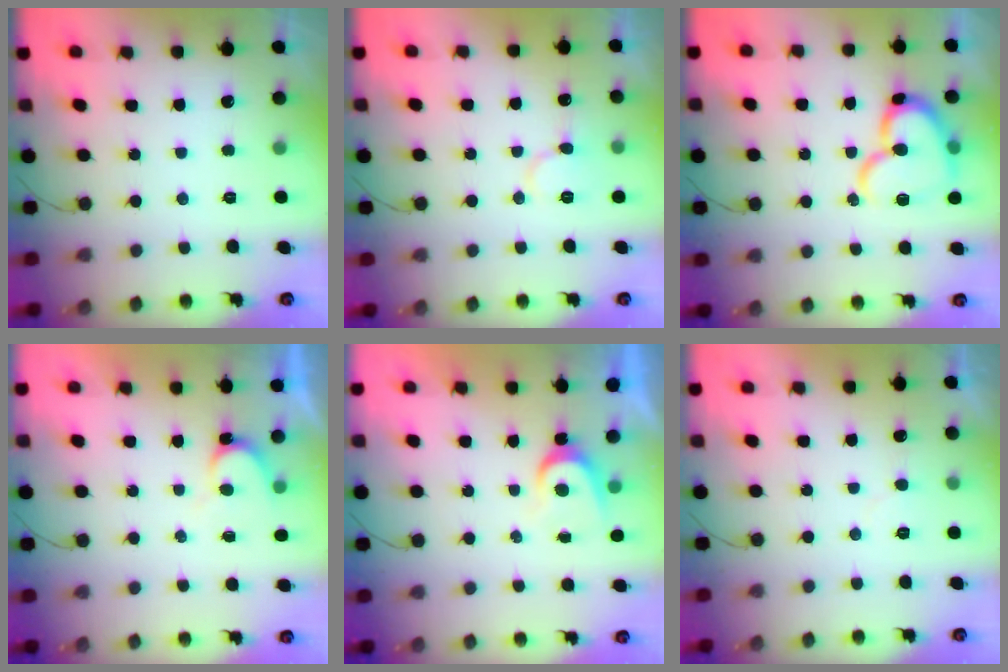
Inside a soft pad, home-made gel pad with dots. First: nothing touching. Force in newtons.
{"total": 8.5, "press": 8.3, "slide": 1.9}
{"total": 16.1, "press": 16.1, "slide": 1.5}
{"total": 5.4, "press": 5.3, "slide": 0.4}
{"total": 4.3, "press": 4.3, "slide": 0.5}
{"total": 3.8, "press": 3.8, "slide": 0.4}